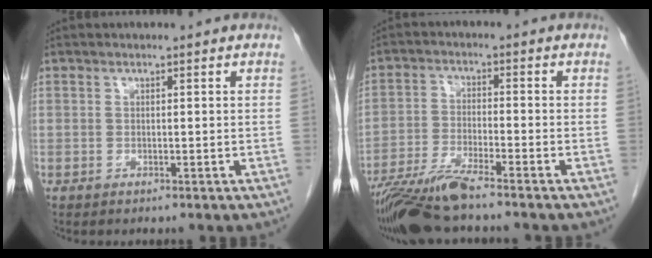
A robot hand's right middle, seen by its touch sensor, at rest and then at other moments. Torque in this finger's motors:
{"motor_torque": [1.14, -1.00, 0.17, 0.08]}